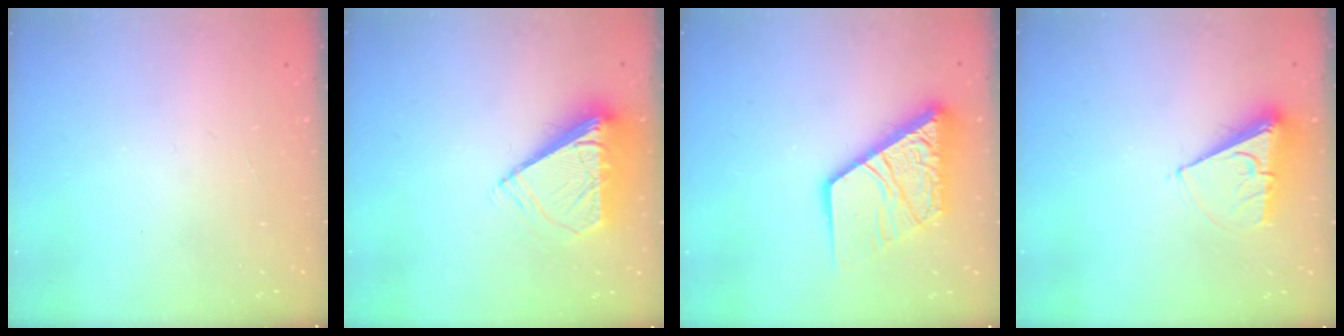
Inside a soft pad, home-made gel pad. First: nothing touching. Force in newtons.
{"total": 8.5, "press": 8.4, "slide": 1.2}
{"total": 15.5, "press": 15.4, "slide": 1.9}
{"total": 9.0, "press": 9.0, "slide": 0.3}